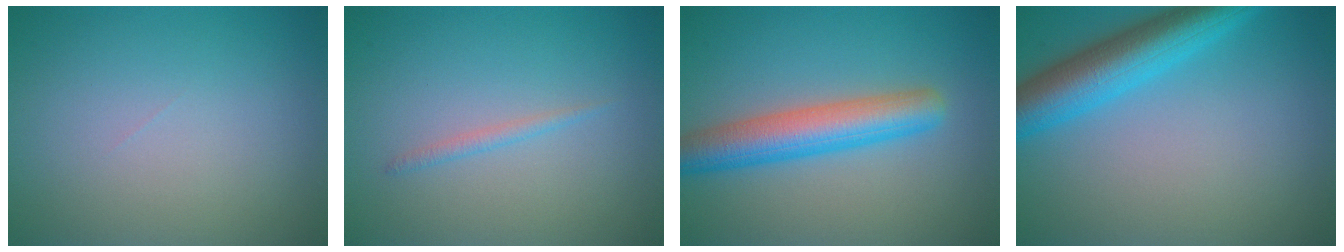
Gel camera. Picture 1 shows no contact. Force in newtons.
{"total": 0.9, "press": 0.9, "slide": 0.1}
{"total": 5.6, "press": 5.6, "slide": 0.1}
{"total": 6.7, "press": 6.7, "slide": 0.4}